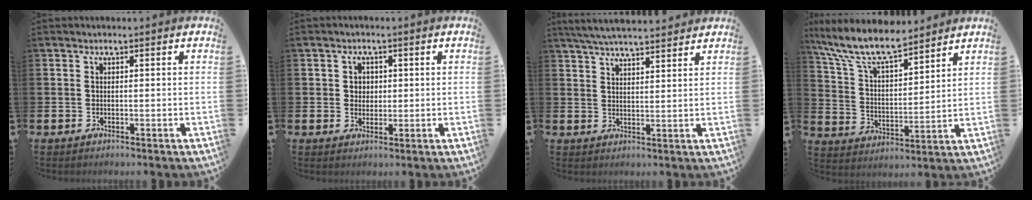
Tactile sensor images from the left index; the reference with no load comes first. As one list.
[{"total": 2.2, "force": [0.7, 2.0, 0.5], "torque": [-0.001, 0.005, 0.007]}, {"total": 5.2, "force": [5.0, 0.5, 1.2], "torque": [-0.046, -0.013, 0.093]}, {"total": 9.6, "force": [8.5, 2.0, 3.9], "torque": [-0.115, -0.043, 0.153]}]